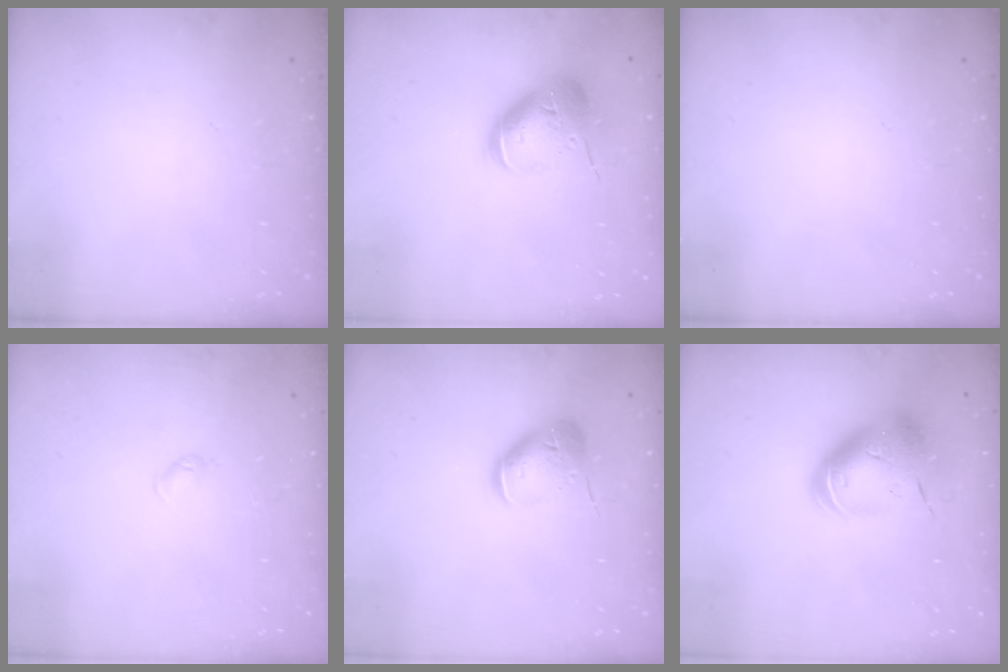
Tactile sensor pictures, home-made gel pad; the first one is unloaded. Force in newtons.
{"total": 14.8, "press": 14.6, "slide": 2.1}
{"total": 0.0}
{"total": 2.9, "press": 2.8, "slide": 0.5}
{"total": 12.9, "press": 12.8, "slide": 1.7}
{"total": 14.6, "press": 14.4, "slide": 2.3}